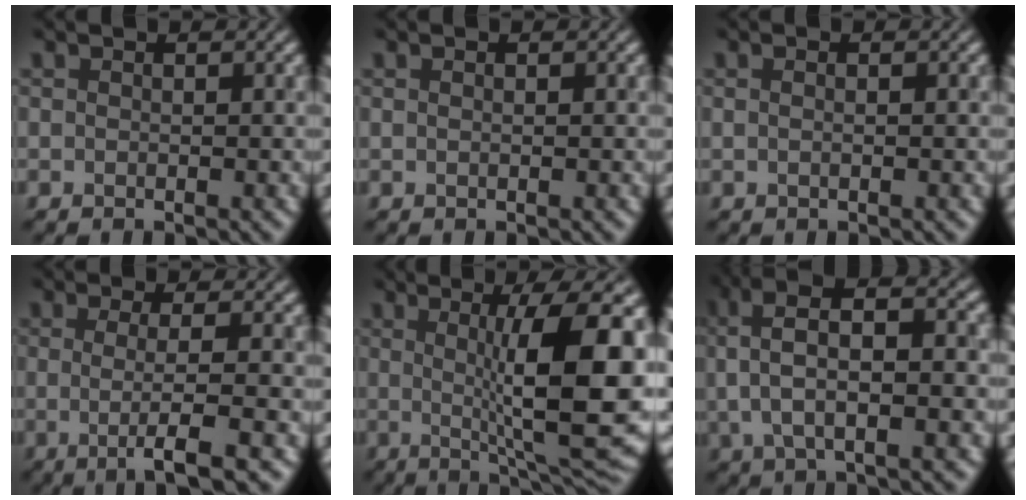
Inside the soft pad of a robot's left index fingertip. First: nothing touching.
{"total": 0.6, "force": [0.2, 0.3, 0.5], "torque": [-0.004, -0.006, -0.001]}
{"total": 1.7, "force": [0.5, 0.9, 1.3], "torque": [-0.005, 0.003, -0.010]}
{"total": 4.6, "force": [-0.7, 1.0, 4.5], "torque": [-0.071, -0.009, -0.014]}
{"total": 12.2, "force": [1.0, 2.5, 11.8], "torque": [-0.156, 0.001, 0.022]}
{"total": 7.9, "force": [1.7, 3.2, 7.0], "torque": [-0.131, 0.016, 0.029]}